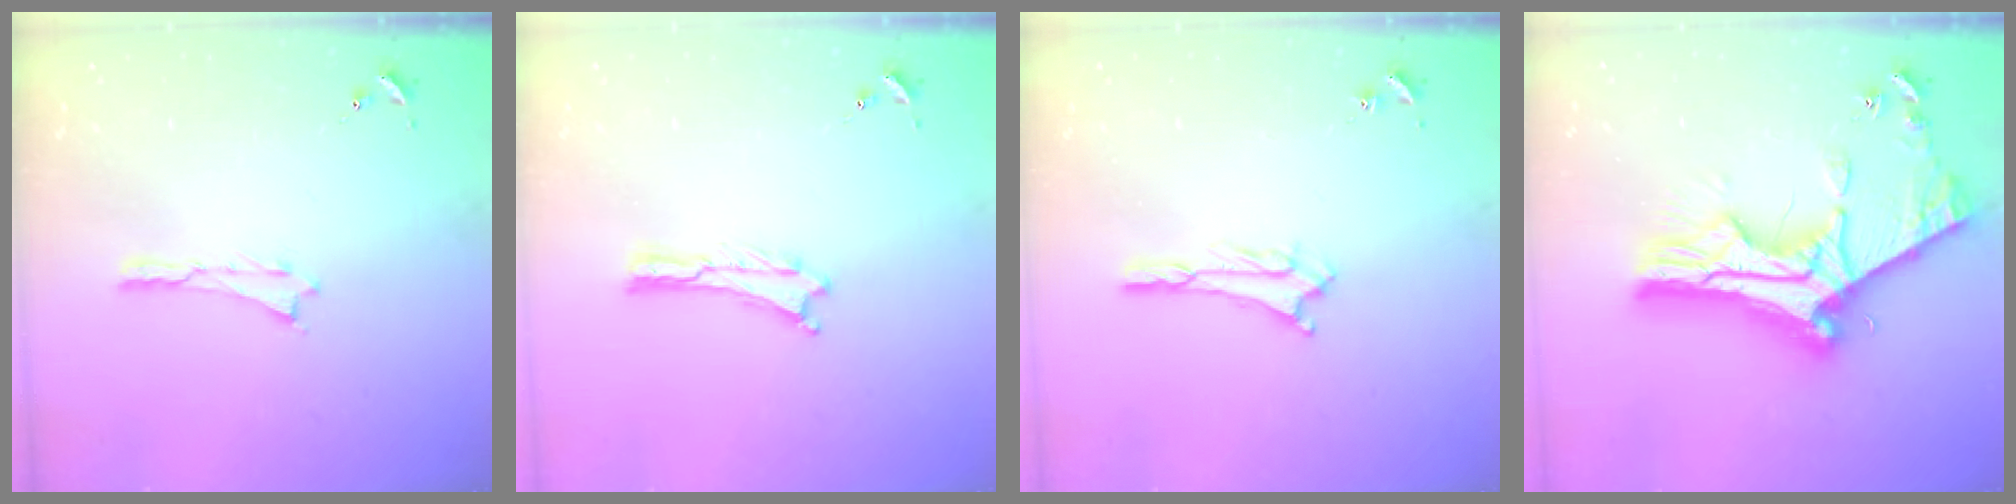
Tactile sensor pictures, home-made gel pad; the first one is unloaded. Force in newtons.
{"total": 0.0}
{"total": 2.4, "press": 2.4, "slide": 0.4}
{"total": 15.6, "press": 15.6, "slide": 1.5}